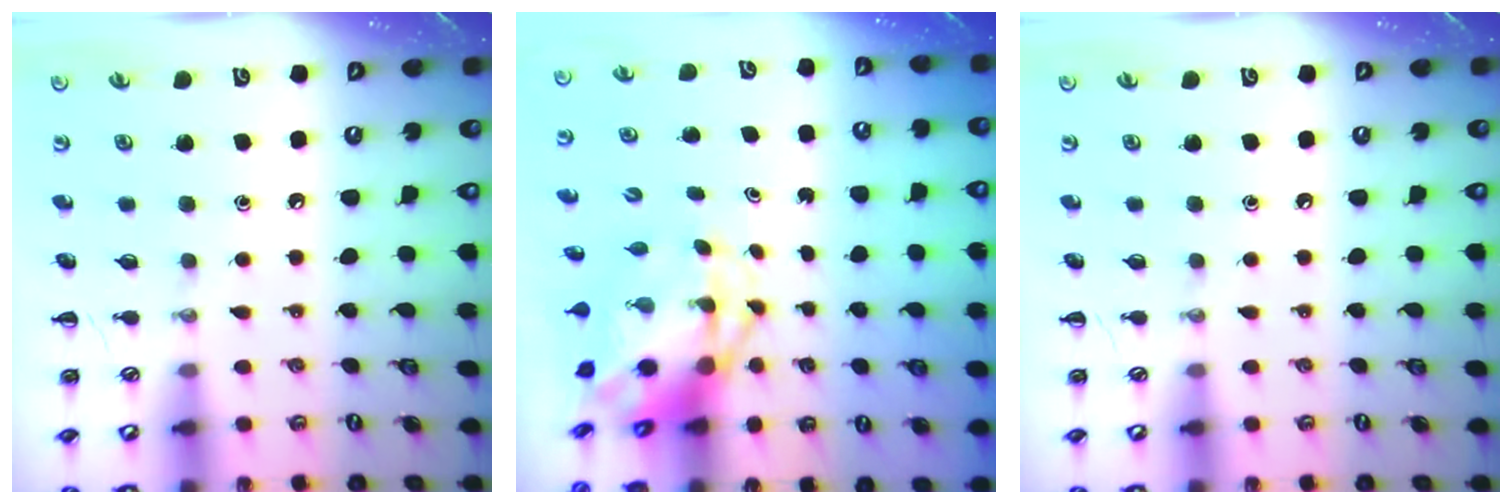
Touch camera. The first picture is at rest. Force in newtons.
{"total": 3.8, "press": 3.7, "slide": 1.0}
{"total": 0.0}